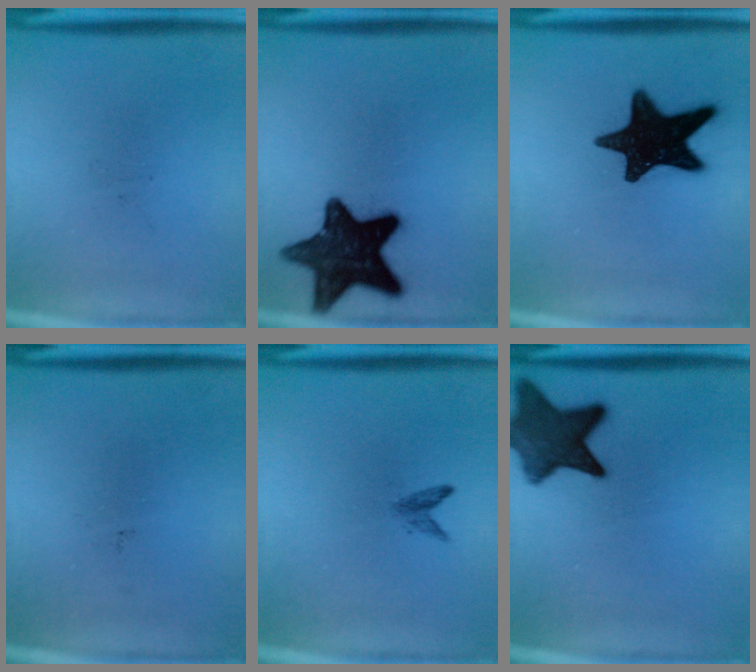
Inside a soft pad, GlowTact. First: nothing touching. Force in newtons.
{"total": 16.6}
{"total": 17.8}
{"total": 0.0}
{"total": 1.3}
{"total": 11.8}